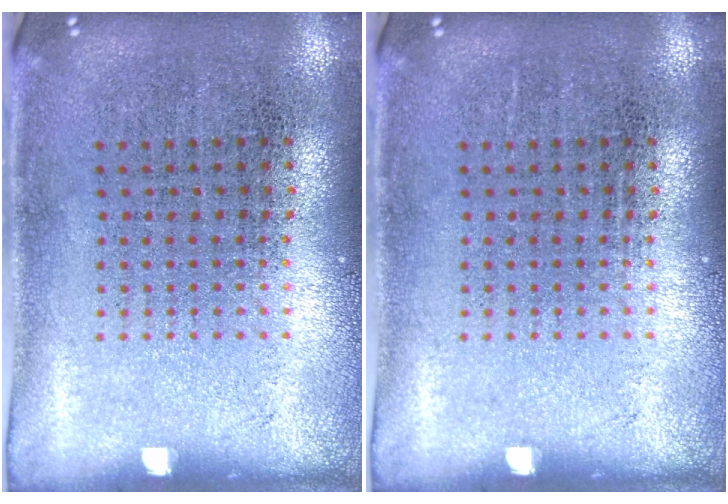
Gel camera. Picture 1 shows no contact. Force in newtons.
{"total": 0.0}